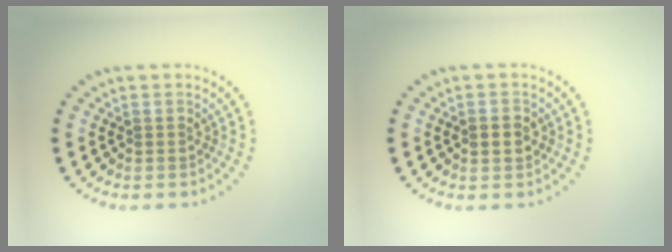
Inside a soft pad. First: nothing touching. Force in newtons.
{"total": 2.1, "press": 2.1, "slide": 0.1}